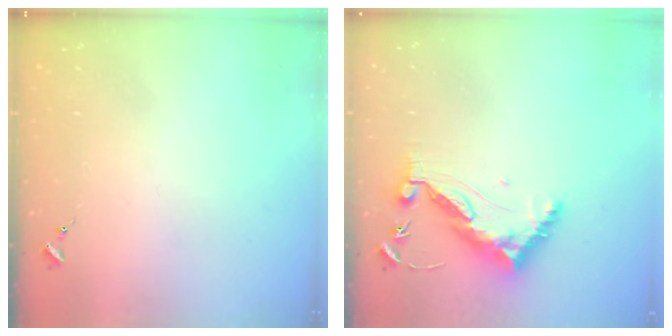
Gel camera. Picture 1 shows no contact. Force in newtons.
{"total": 10.6, "press": 10.5, "slide": 0.9}